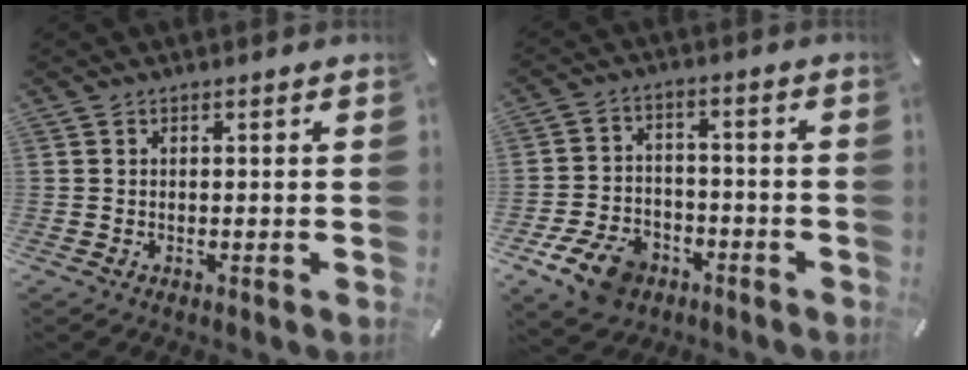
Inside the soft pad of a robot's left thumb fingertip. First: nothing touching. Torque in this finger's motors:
{"motor_torque": [0.65, 1.75, 0.19, 0.13, 0.29]}